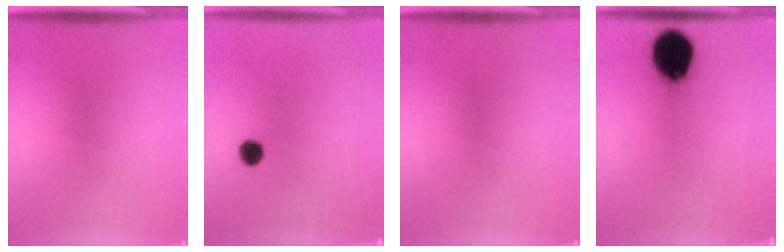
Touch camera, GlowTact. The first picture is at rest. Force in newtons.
{"total": 3.0}
{"total": 0.0}
{"total": 13.2}